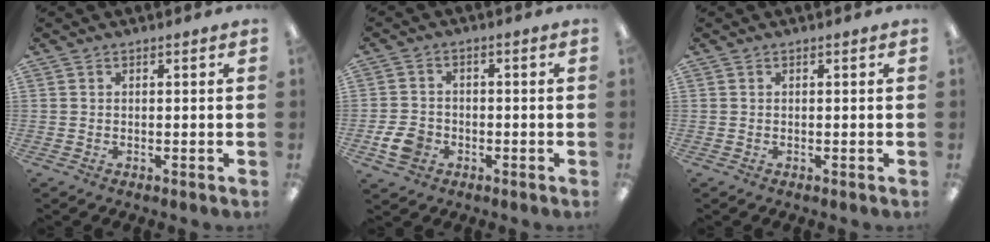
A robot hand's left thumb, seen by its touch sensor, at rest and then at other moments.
{"total": 5.9, "force": [-2.4, 4.5, 3.0], "torque": [-0.057, 0.007, -0.044]}
{"total": 0.0}